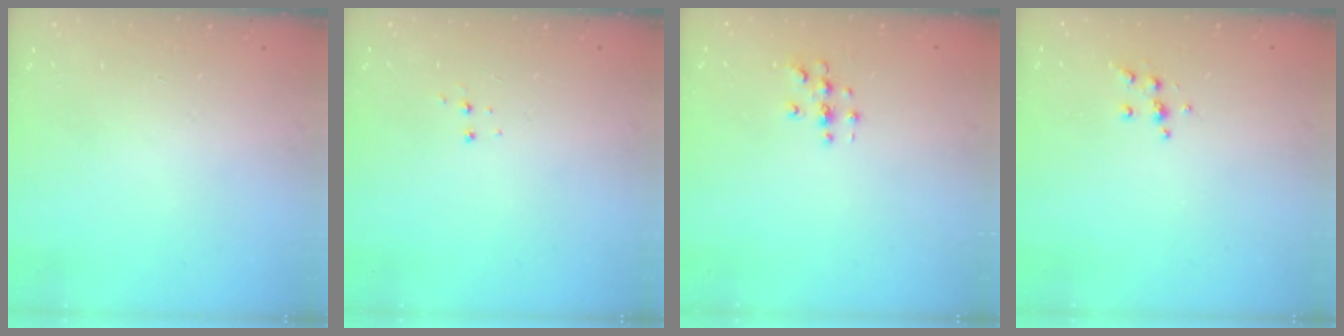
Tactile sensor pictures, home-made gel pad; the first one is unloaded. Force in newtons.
{"total": 5.2, "press": 5.2, "slide": 0.3}
{"total": 2.8, "press": 2.8, "slide": 0.2}
{"total": 5.4, "press": 5.3, "slide": 0.4}